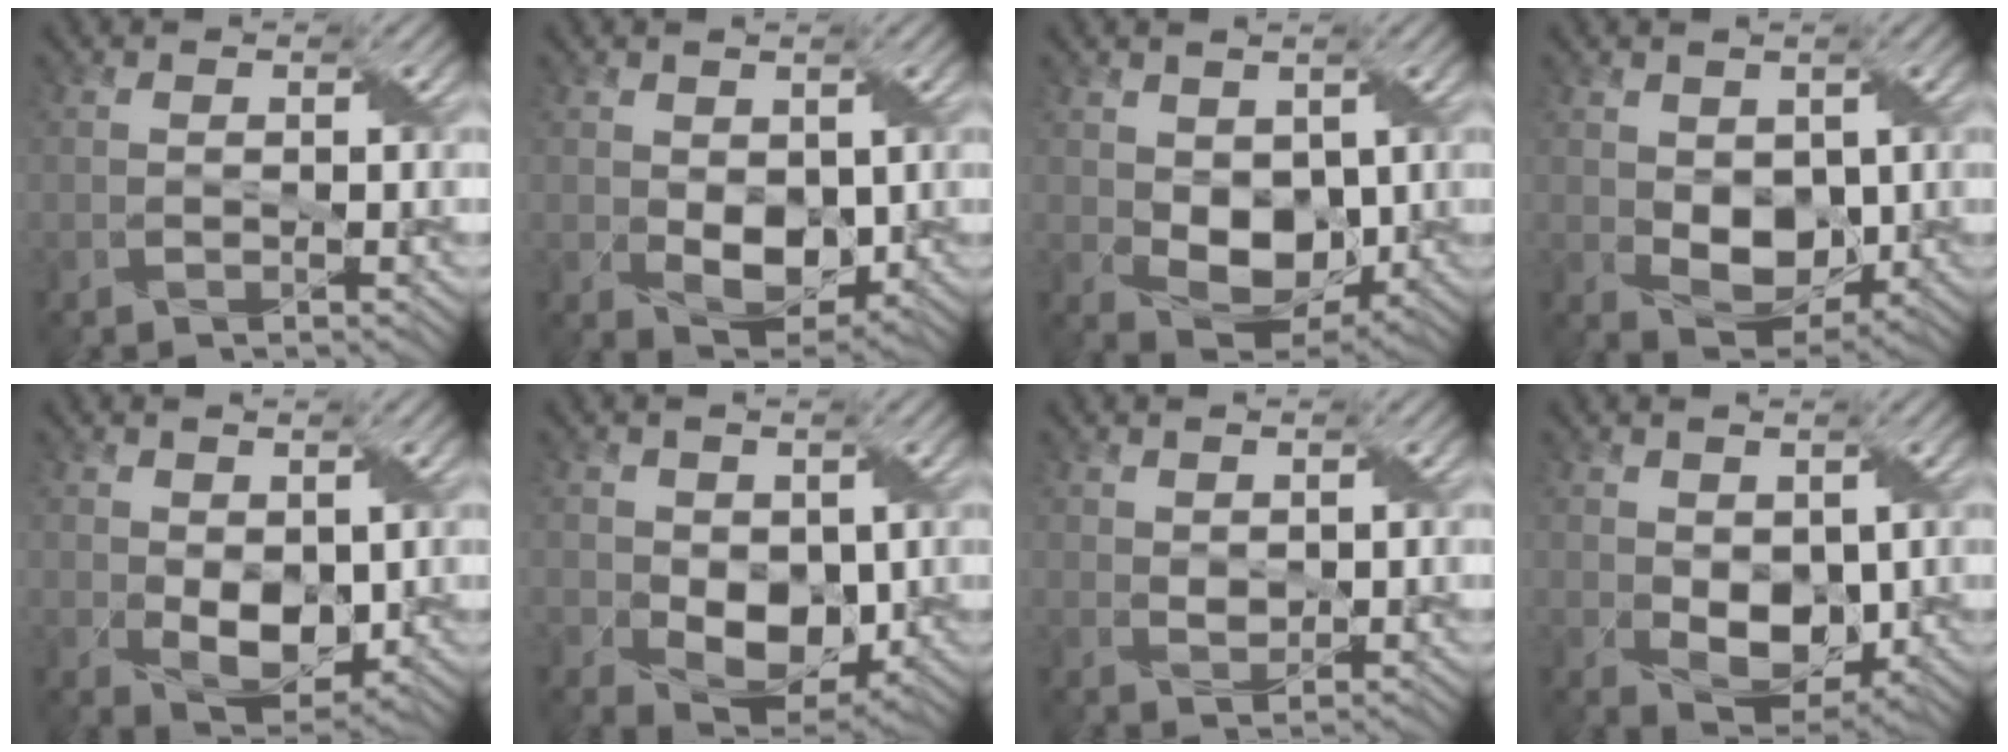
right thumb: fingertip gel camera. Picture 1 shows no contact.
{"total": 5.3, "force": [0.1, 3.7, 3.8], "torque": [-0.075, -0.017, 0.009]}
{"total": 7.0, "force": [0.5, 5.1, 4.8], "torque": [-0.097, -0.016, 0.014]}
{"total": 6.3, "force": [0.3, 4.5, 4.3], "torque": [-0.086, -0.014, 0.010]}
{"total": 5.4, "force": [0.3, 3.6, 4.0], "torque": [-0.081, -0.015, 0.011]}
{"total": 6.5, "force": [-0.1, 5.0, 4.1], "torque": [-0.081, -0.021, 0.003]}
{"total": 1.6, "force": [1.0, 1.0, 0.7], "torque": [-0.018, -0.003, 0.022]}
{"total": 5.8, "force": [0.3, 4.0, 4.1], "torque": [-0.083, -0.016, 0.011]}